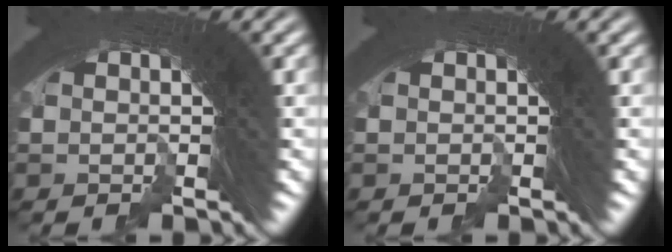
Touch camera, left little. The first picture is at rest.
{"total": 0.0}